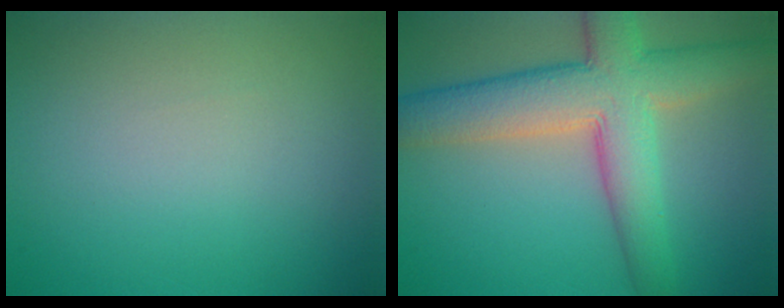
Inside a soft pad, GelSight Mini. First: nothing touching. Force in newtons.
{"total": 8.8, "press": 8.7, "slide": 0.4}